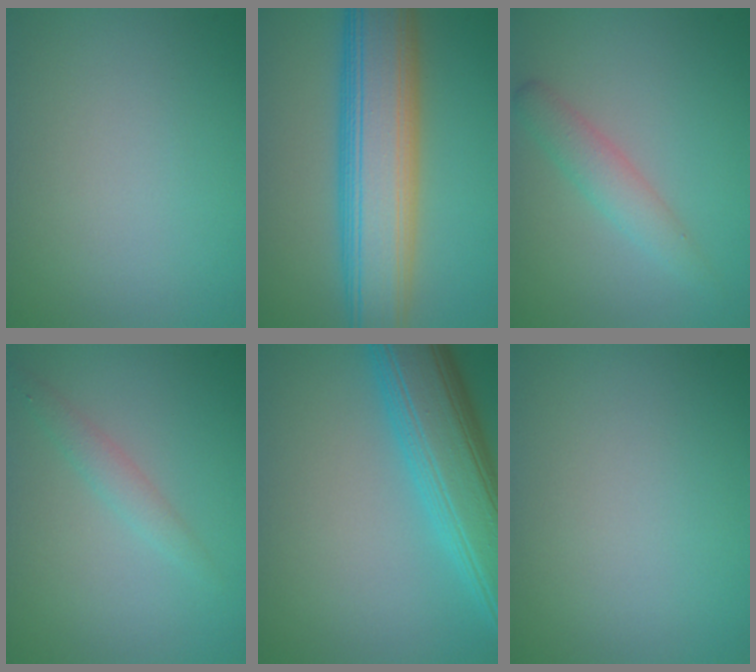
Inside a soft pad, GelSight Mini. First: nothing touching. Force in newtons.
{"total": 10.6, "press": 10.6, "slide": 0.2}
{"total": 2.3, "press": 2.3, "slide": 0.2}
{"total": 1.6, "press": 1.6, "slide": 0.0}
{"total": 9.0, "press": 9.0, "slide": 0.2}
{"total": 0.0}